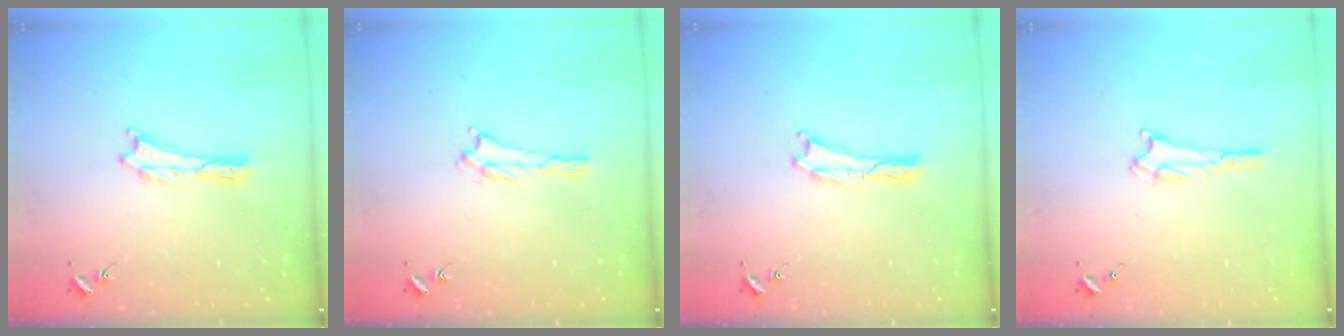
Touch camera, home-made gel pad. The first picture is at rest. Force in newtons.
{"total": 1.4, "press": 1.4, "slide": 0.3}
{"total": 0.0}
{"total": 1.8, "press": 1.8, "slide": 0.2}